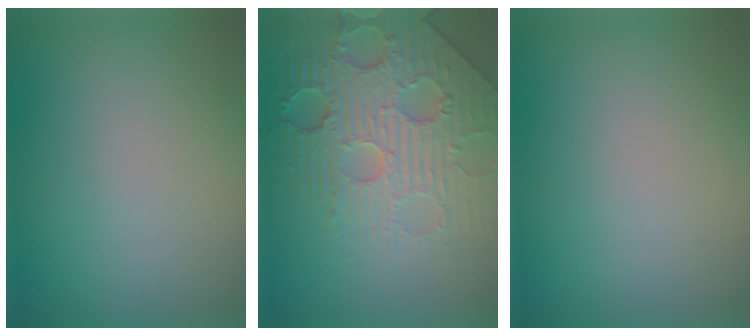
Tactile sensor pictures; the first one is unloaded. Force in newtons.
{"total": 5.7, "press": 5.0, "slide": 2.7}
{"total": 0.0}